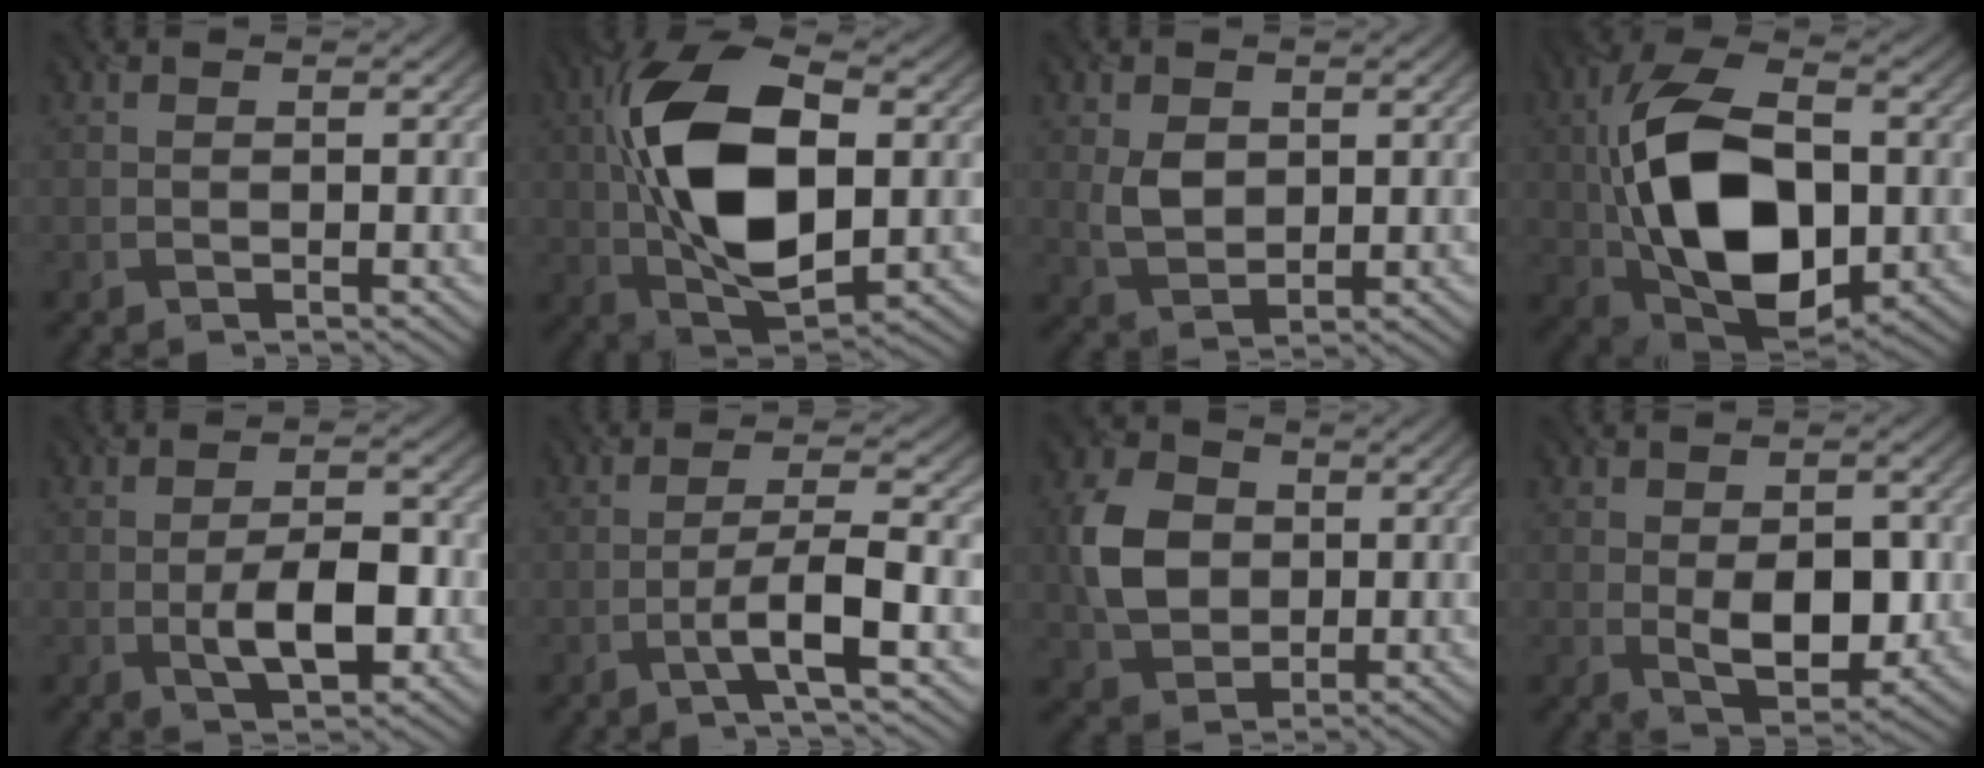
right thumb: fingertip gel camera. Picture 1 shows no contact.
{"total": 16.1, "force": [1.2, 8.9, 13.3], "torque": [-0.274, 0.011, 0.017]}
{"total": 3.6, "force": [0.8, 2.6, 2.3], "torque": [-0.057, -0.003, 0.018]}
{"total": 16.3, "force": [-1.0, 9.9, 12.8], "torque": [-0.272, 0.000, -0.019]}
{"total": 6.2, "force": [-1.8, 2.6, 5.4], "torque": [-0.090, -0.003, -0.030]}
{"total": 5.2, "force": [-2.4, 0.4, 4.6], "torque": [-0.083, 0.014, -0.054]}
{"total": 7.5, "force": [0.4, 6.1, 4.3], "torque": [-0.111, 0.006, 0.006]}
{"total": 6.8, "force": [-0.9, 3.8, 5.6], "torque": [-0.101, -0.016, -0.005]}